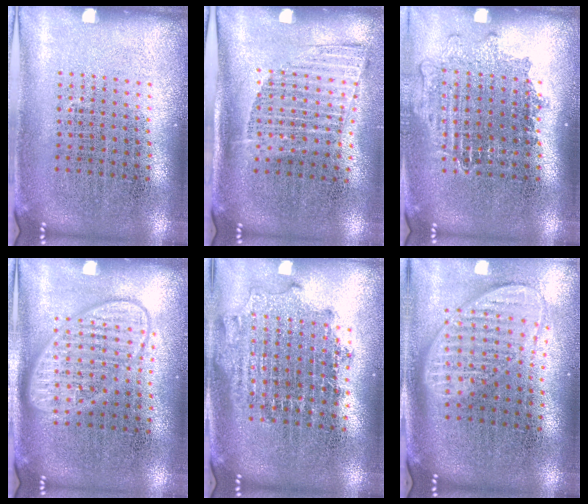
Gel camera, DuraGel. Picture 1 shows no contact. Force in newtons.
{"total": 1.3, "press": 1.1, "slide": 0.8}
{"total": 1.2, "press": 1.1, "slide": 0.6}
{"total": 2.6, "press": 2.6, "slide": 0.4}
{"total": 1.8, "press": 1.5, "slide": 1.1}
{"total": 1.9, "press": 1.5, "slide": 1.1}